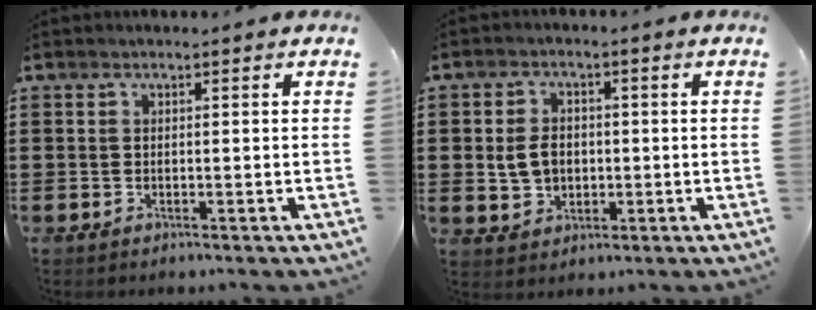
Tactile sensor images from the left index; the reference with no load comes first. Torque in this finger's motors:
{"motor_torque": [0.58, -0.11, 0.29, 0.08]}